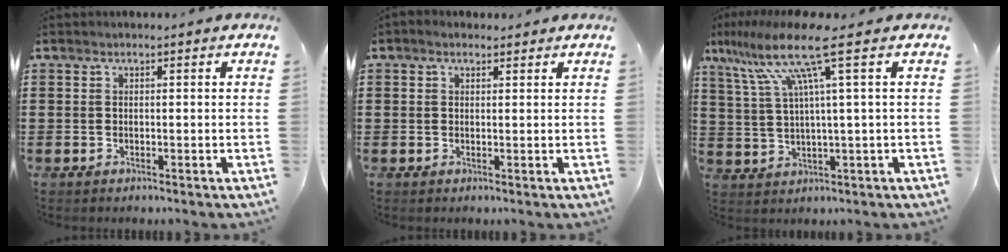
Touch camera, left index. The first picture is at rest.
{"total": 1.0, "force": [0.7, 0.6, 0.4], "torque": [-0.009, 0.006, 0.012]}
{"total": 11.6, "force": [5.3, 0.3, 10.3], "torque": [-0.232, -0.016, 0.078]}